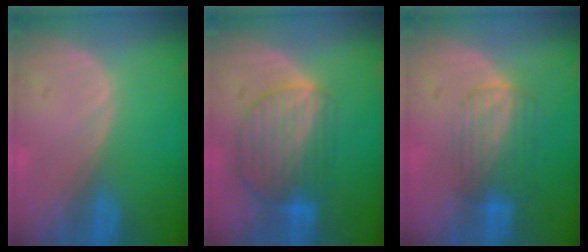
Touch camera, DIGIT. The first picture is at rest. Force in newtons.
{"total": 8.7, "press": 7.6, "slide": 4.1}
{"total": 6.8, "press": 5.7, "slide": 3.7}